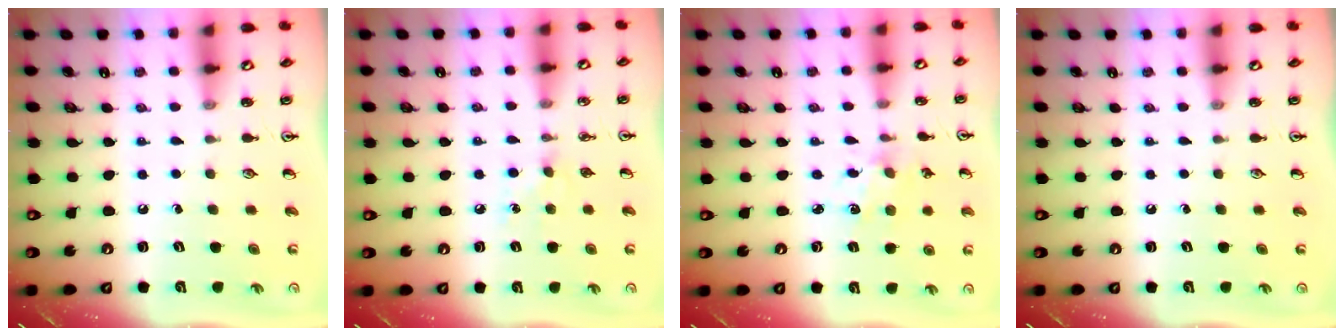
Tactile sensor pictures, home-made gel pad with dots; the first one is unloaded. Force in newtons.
{"total": 4.3, "press": 4.3, "slide": 0.6}
{"total": 2.9, "press": 2.8, "slide": 0.3}
{"total": 0.0}